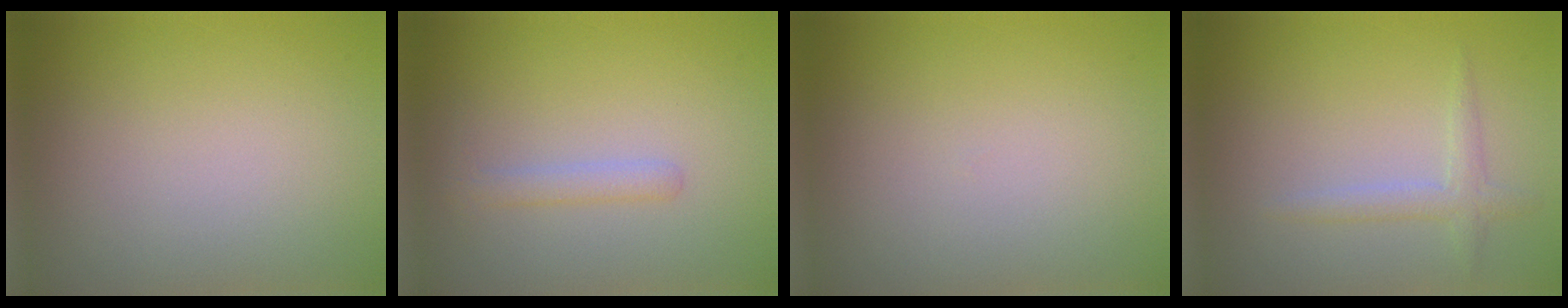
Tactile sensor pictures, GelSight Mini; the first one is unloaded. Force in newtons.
{"total": 1.4, "press": 1.4, "slide": 0.0}
{"total": 0.0}
{"total": 1.7, "press": 1.7, "slide": 0.1}